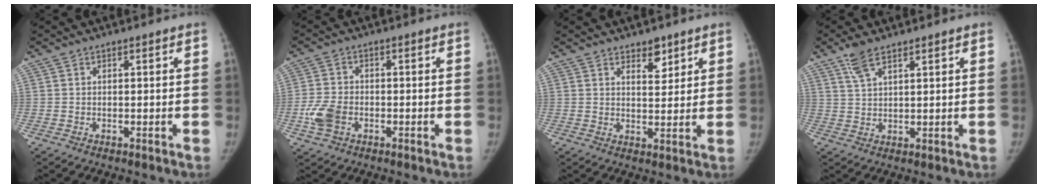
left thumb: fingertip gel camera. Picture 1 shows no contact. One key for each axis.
{"total": 6.2, "fx": -2.1, "fy": 4.3, "fz": 3.9, "tx": -0.082, "ty": 0.007, "tz": -0.042}
{"total": 3.8, "fx": 2.5, "fy": 2.1, "fz": 1.8, "tx": 0.001, "ty": -0.018, "tz": 0.041}
{"total": 4.3, "fx": 3.0, "fy": 1.6, "fz": 2.6, "tx": -0.049, "ty": -0.004, "tz": 0.065}